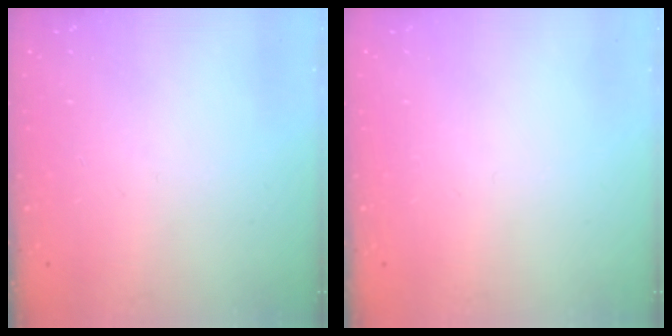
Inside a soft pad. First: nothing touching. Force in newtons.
{"total": 0.0}